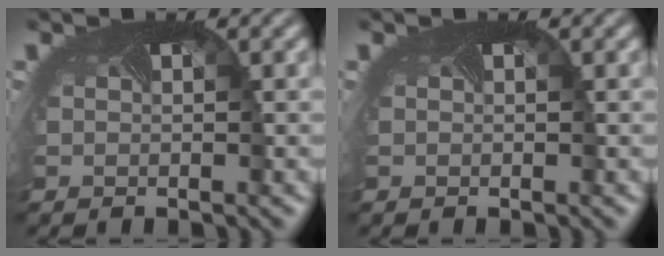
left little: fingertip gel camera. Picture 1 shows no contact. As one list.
[{"total": 0.0}]